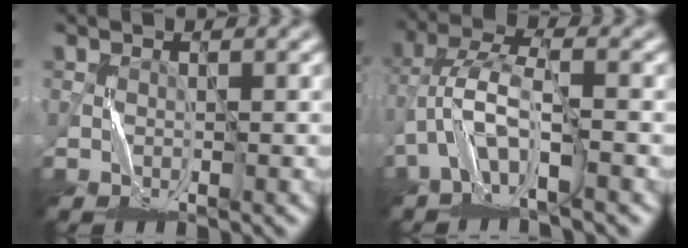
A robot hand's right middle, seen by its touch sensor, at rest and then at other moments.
{"total": 5.3, "force": [-2.8, 1.6, 4.2], "torque": [-0.094, 0.013, -0.060]}